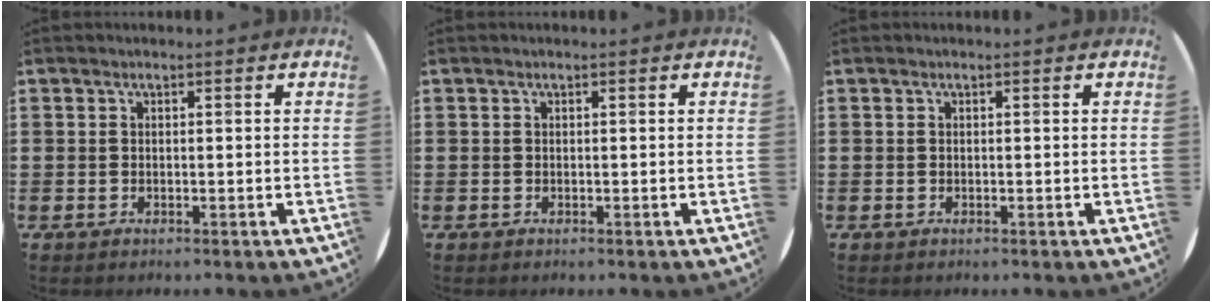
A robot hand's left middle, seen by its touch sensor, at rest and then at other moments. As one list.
[{"total": 0.0}, {"total": 0.0}]